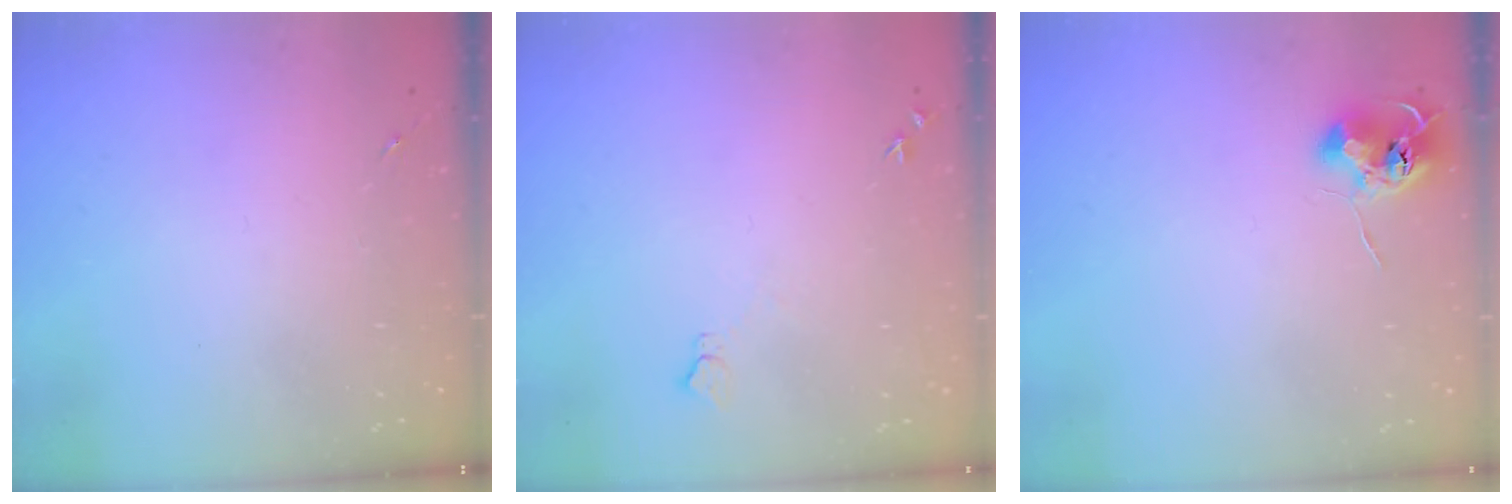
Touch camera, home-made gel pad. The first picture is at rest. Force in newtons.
{"total": 5.5, "press": 5.5, "slide": 0.7}
{"total": 7.8, "press": 7.8, "slide": 0.8}